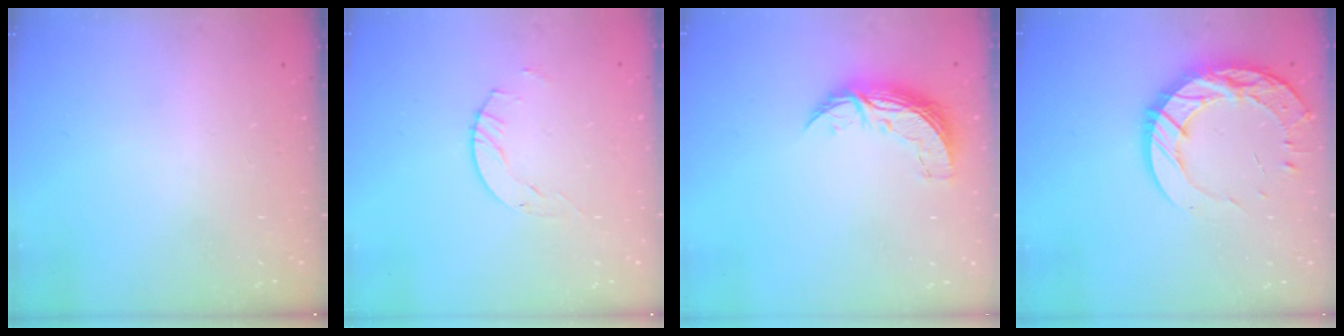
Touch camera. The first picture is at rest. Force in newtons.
{"total": 4.1, "press": 4.1, "slide": 0.2}
{"total": 7.5, "press": 7.5, "slide": 0.5}
{"total": 16.1, "press": 16.0, "slide": 1.2}